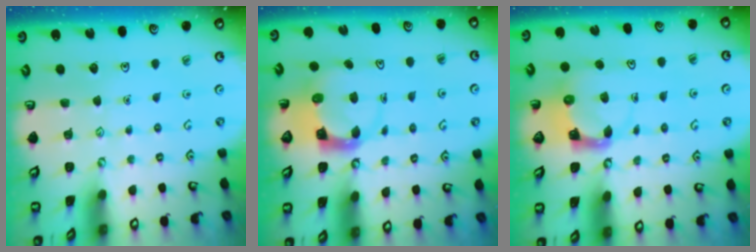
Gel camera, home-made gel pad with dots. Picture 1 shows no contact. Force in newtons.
{"total": 3.7, "press": 3.6, "slide": 0.5}
{"total": 3.8, "press": 3.8, "slide": 0.6}